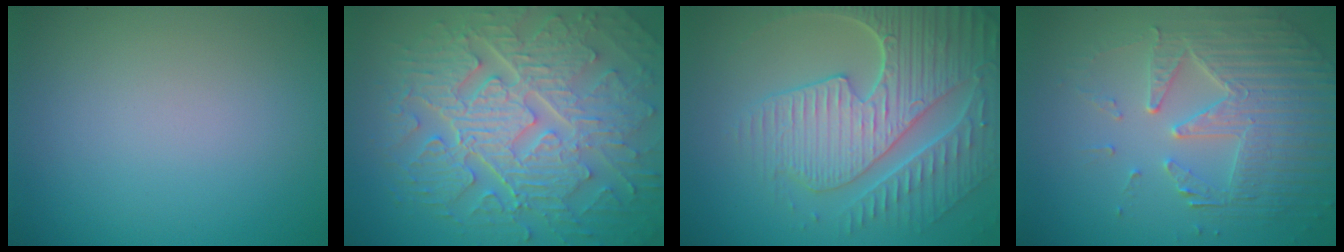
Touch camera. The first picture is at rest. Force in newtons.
{"total": 10.8, "press": 7.2, "slide": 8.0}
{"total": 8.4, "press": 6.1, "slide": 5.8}
{"total": 5.7, "press": 4.7, "slide": 3.3}